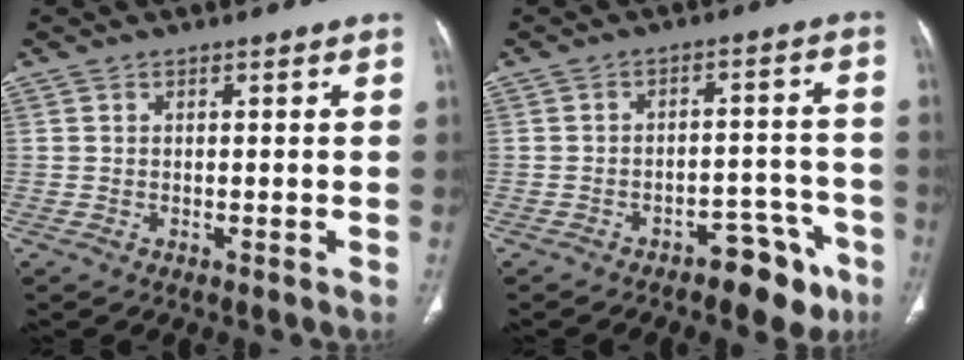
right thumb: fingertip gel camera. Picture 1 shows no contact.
{"total": 9.0, "force": [-5.8, 4.6, 5.1], "torque": [-0.036, 0.051, -0.075]}